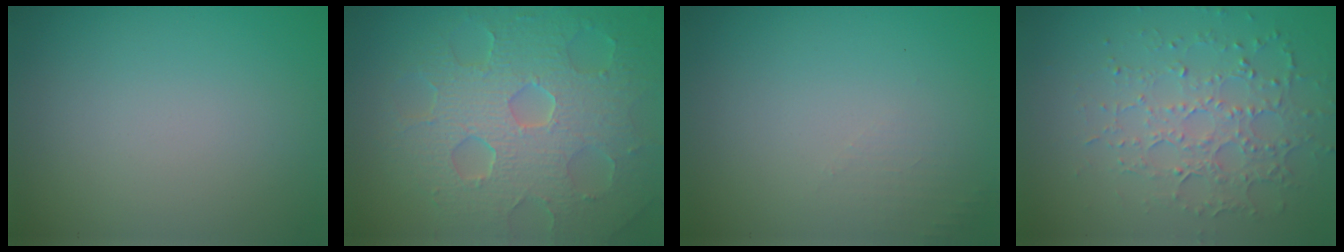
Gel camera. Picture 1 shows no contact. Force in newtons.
{"total": 8.7, "press": 6.0, "slide": 6.2}
{"total": 1.1, "press": 1.1, "slide": 0.3}
{"total": 3.5, "press": 3.2, "slide": 1.4}